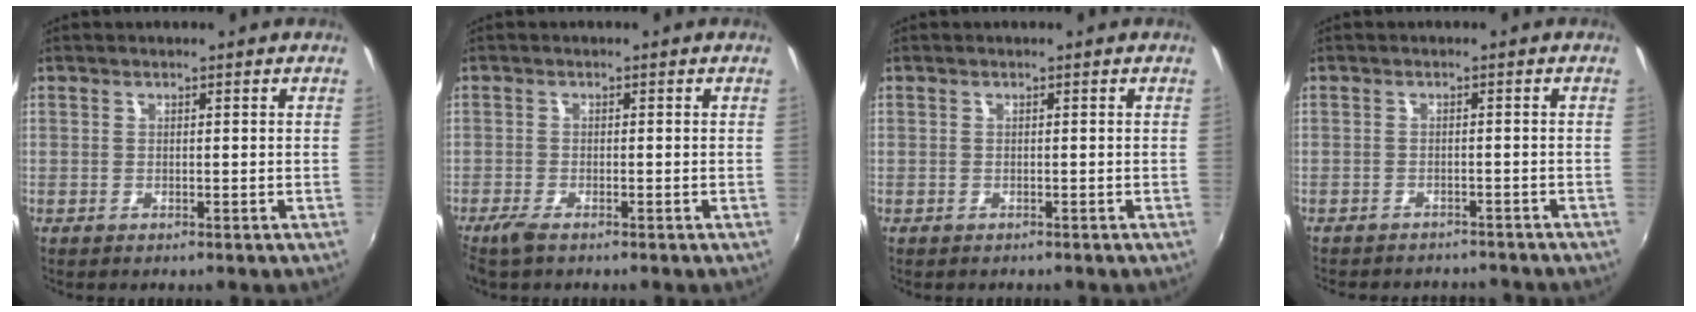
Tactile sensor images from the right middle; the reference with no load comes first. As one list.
[{"total": 2.8, "force": [-2.1, 0.6, 1.7], "torque": [-0.045, -0.008, -0.043]}, {"total": 0.0}, {"total": 7.7, "force": [-7.0, 2.1, 2.2], "torque": [-0.056, -0.012, -0.093]}]